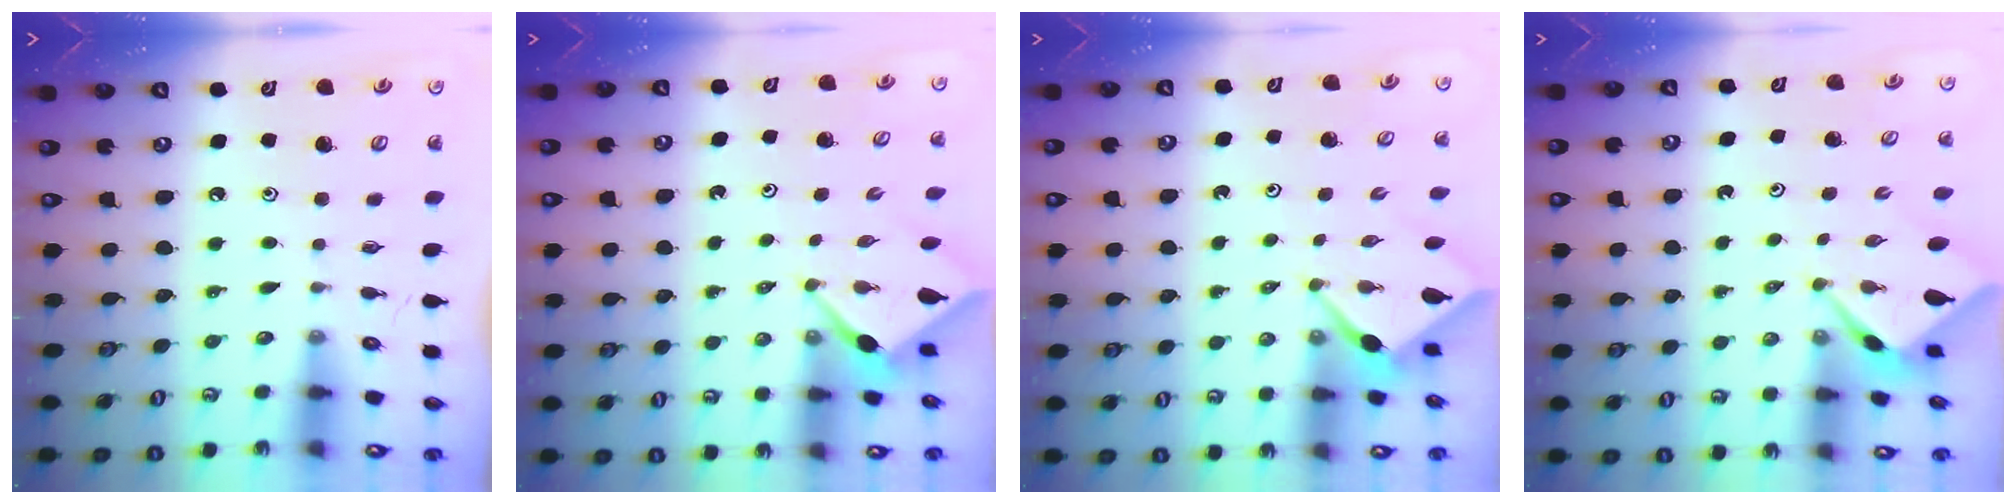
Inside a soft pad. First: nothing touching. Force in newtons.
{"total": 2.4, "press": 2.4, "slide": 0.4}
{"total": 2.5, "press": 2.5, "slide": 0.2}
{"total": 2.1, "press": 2.1, "slide": 0.3}